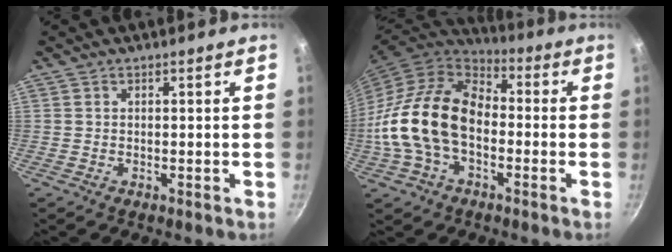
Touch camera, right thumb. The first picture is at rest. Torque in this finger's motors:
{"motor_torque": [-0.27, 1.82, 2.41, -0.36, 0.74]}